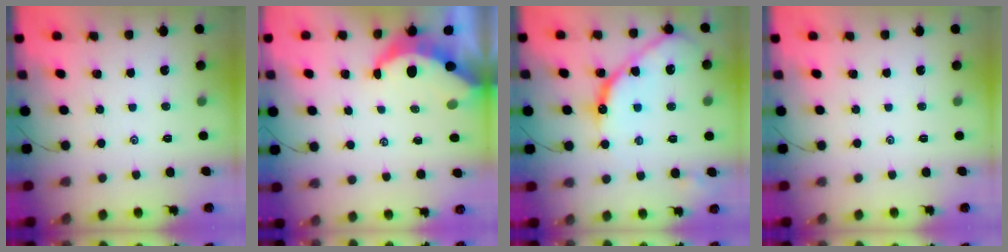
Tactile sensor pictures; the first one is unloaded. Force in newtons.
{"total": 7.0, "press": 6.9, "slide": 0.7}
{"total": 13.4, "press": 13.3, "slide": 1.1}
{"total": 0.0}